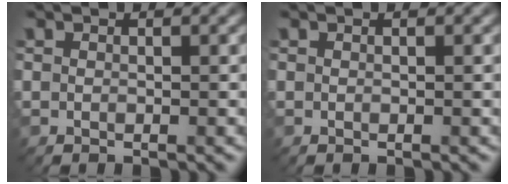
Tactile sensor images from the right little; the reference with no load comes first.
{"total": 0.0}